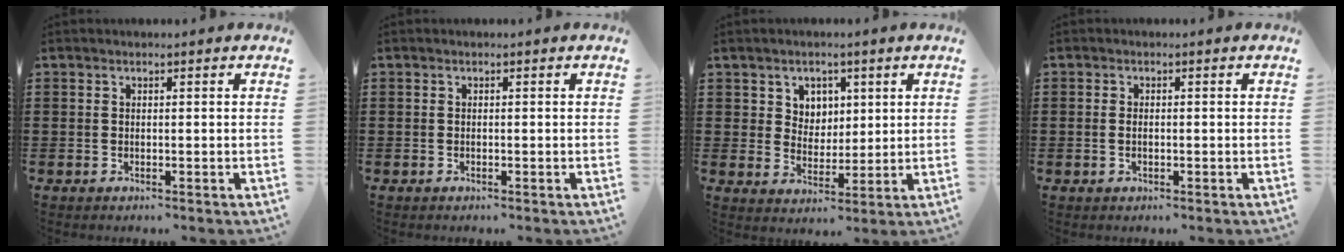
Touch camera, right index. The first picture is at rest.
{"total": 0.0}
{"total": 4.3, "force": [2.2, 3.7, 0.4], "torque": [-0.021, 0.007, 0.037]}
{"total": 1.1, "force": [-0.1, 0.3, 1.0], "torque": [-0.022, -0.002, -0.002]}